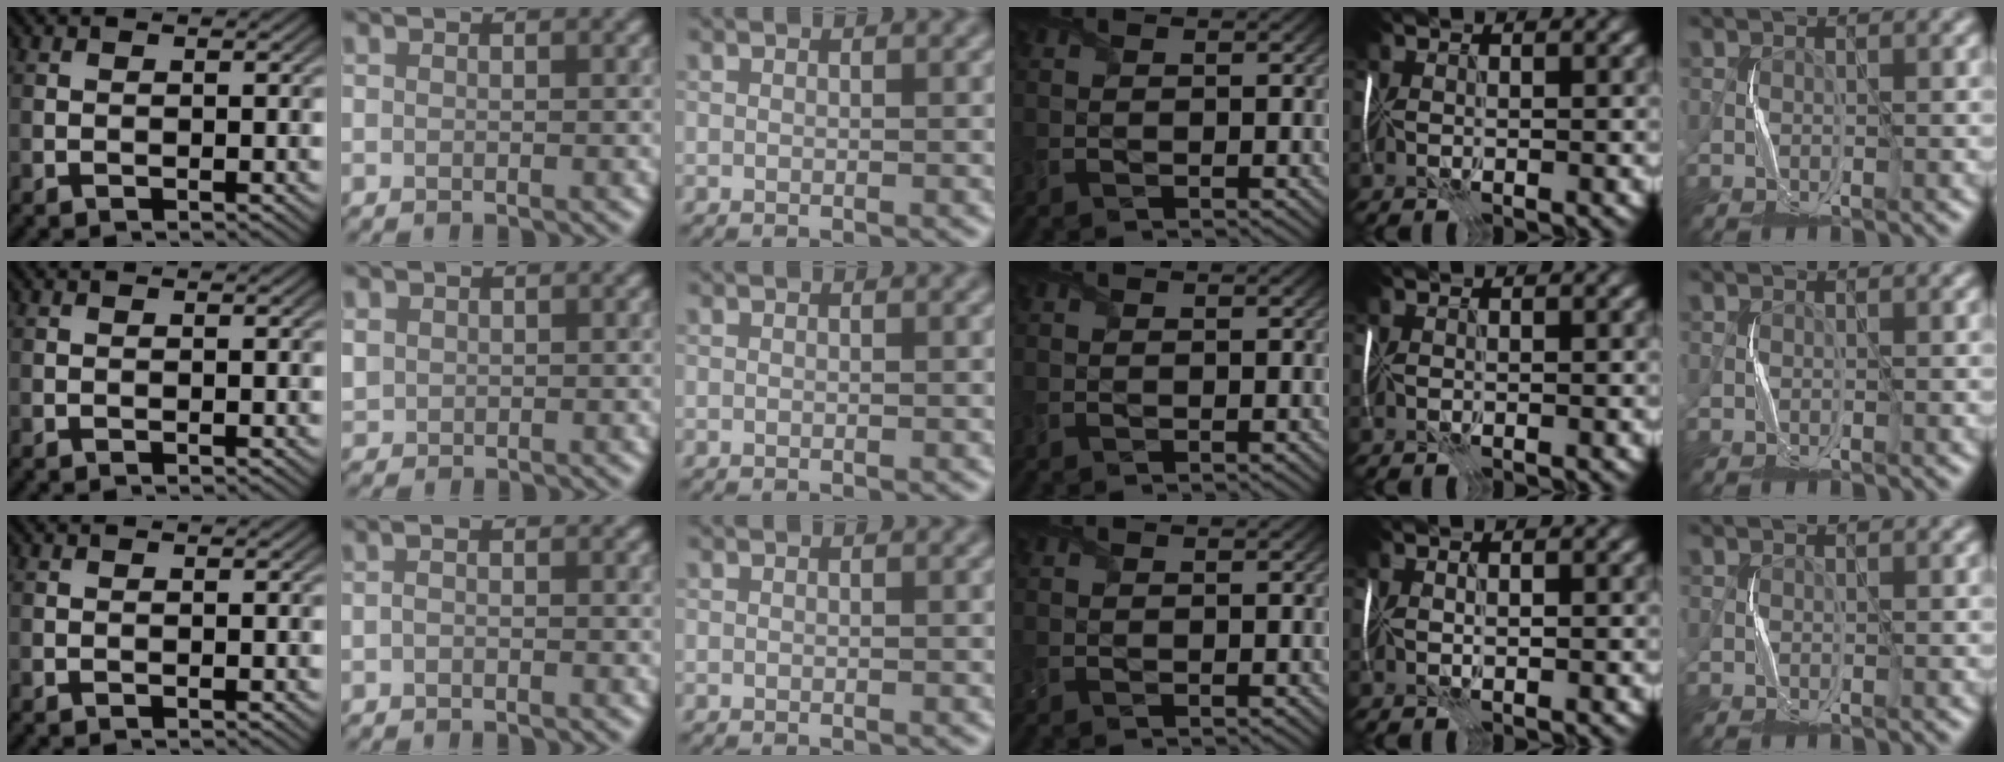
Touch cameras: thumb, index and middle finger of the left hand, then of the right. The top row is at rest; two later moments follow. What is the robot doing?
{"motion": "fold", "object": "plastic wrap"}